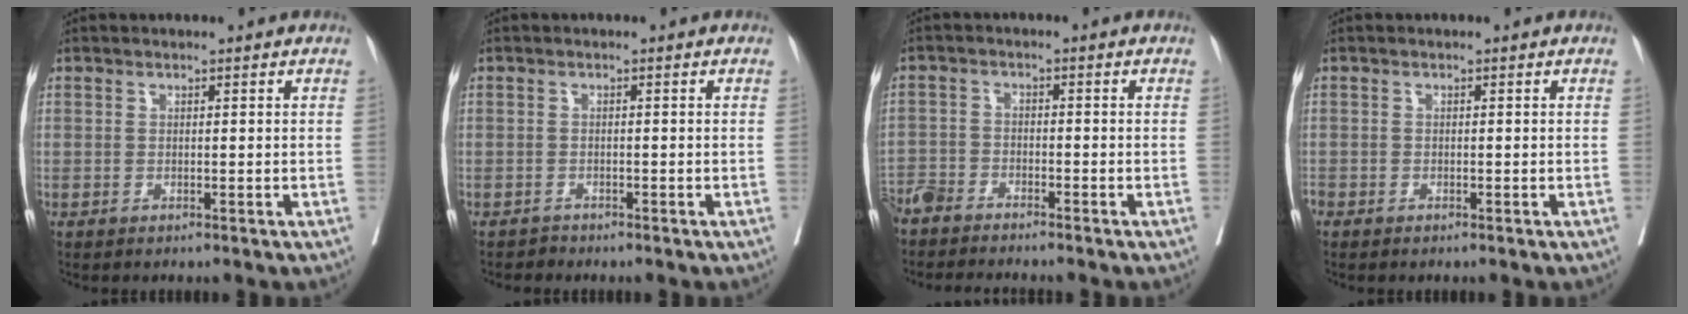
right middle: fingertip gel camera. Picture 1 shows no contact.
{"total": 0.9, "force": [-0.8, 0.2, -0.3], "torque": [0.000, -0.003, -0.016]}
{"total": 5.9, "force": [-5.7, 0.9, 1.4], "torque": [-0.015, -0.013, -0.101]}
{"total": 1.0, "force": [-0.8, 0.5, 0.3], "torque": [-0.012, -0.002, -0.017]}